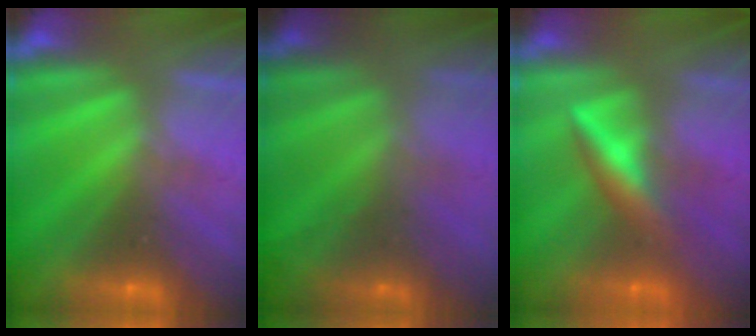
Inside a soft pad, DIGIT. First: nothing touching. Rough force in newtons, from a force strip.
{"total": 10.5}
{"total": 2.5}